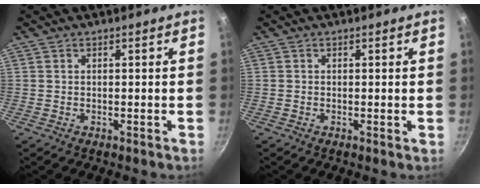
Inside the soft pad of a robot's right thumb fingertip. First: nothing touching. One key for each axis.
{"total": 0.0}